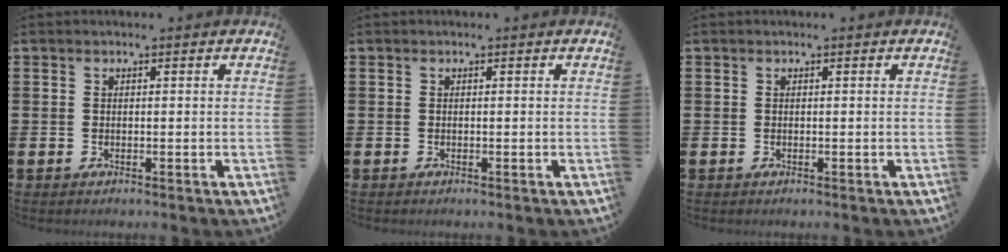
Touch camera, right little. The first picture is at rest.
{"total": 0.0}
{"total": 0.0}